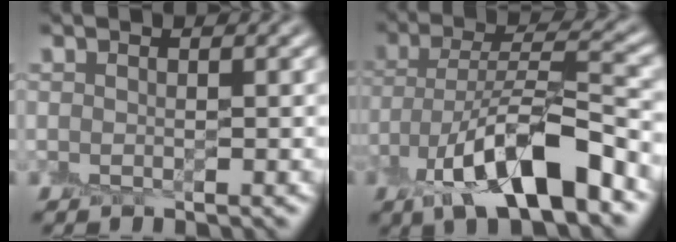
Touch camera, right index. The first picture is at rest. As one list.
[{"total": 10.2, "force": [-5.3, 3.6, 7.9], "torque": [-0.141, 0.007, -0.096]}]